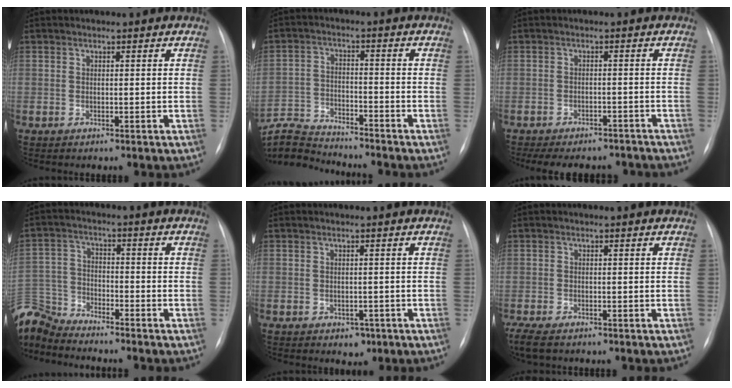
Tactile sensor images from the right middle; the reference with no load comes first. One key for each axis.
{"total": 9.1, "fx": -9.1, "fy": -0.2, "fz": 0.3, "tx": -0.017, "ty": 0.003, "tz": -0.170}
{"total": 12.6, "fx": -11.1, "fy": 4.4, "fz": 4.2, "tx": -0.079, "ty": 0.006, "tz": -0.132}
{"total": 9.7, "fx": -9.6, "fy": 1.4, "fz": 0.9, "tx": -0.033, "ty": 0.011, "tz": -0.191}
{"total": 2.1, "fx": -1.1, "fy": 1.6, "fz": 0.9, "tx": -0.007, "ty": 0.003, "tz": -0.007}
{"total": 6.2, "fx": -4.5, "fy": 2.6, "fz": 3.4, "tx": -0.070, "ty": -0.016, "tz": -0.072}